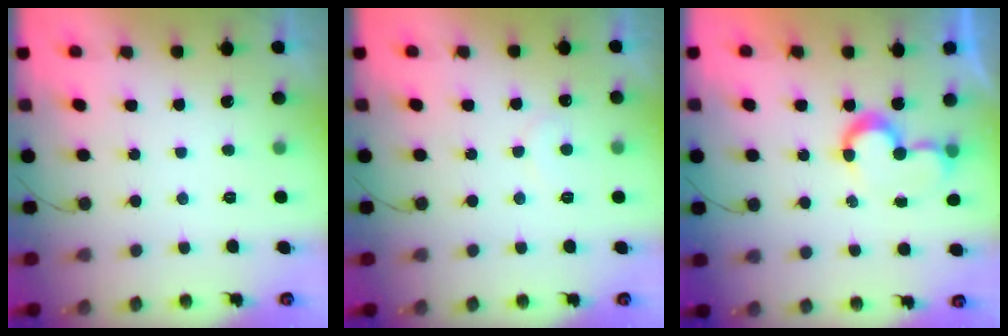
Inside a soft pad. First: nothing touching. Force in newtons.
{"total": 4.3, "press": 4.3, "slide": 0.2}
{"total": 7.4, "press": 7.4, "slide": 0.4}